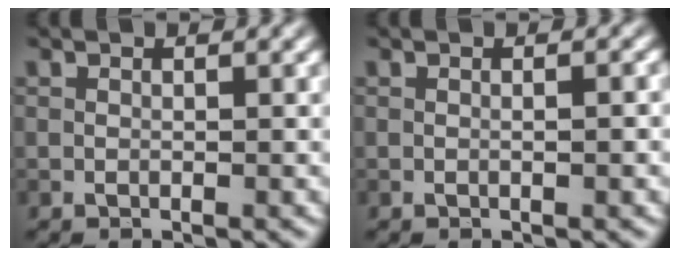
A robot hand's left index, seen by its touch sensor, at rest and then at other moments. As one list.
[{"total": 1.2, "force": [0.0, 0.3, 1.1], "torque": [-0.014, 0.000, -0.001]}]